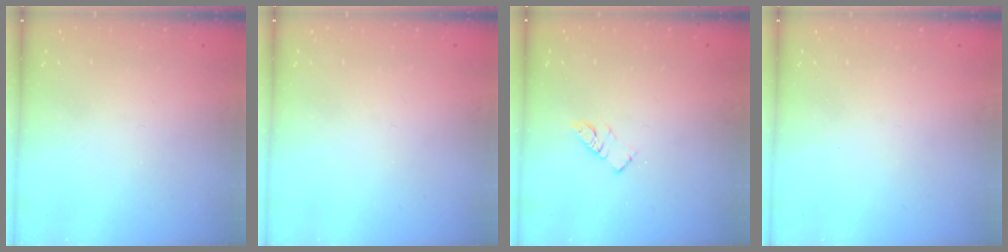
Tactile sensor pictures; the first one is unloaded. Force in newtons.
{"total": 0.0}
{"total": 5.8, "press": 5.8, "slide": 0.4}
{"total": 0.0}